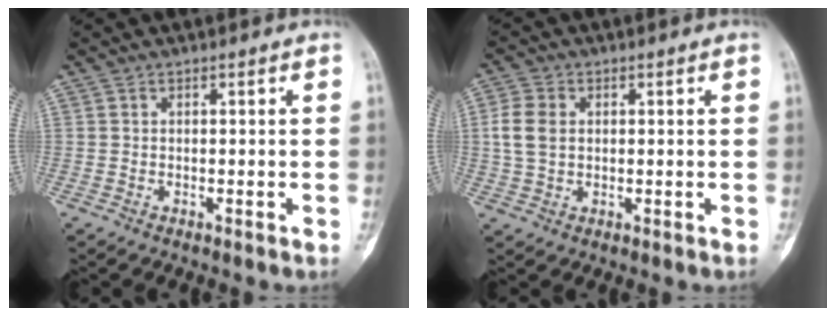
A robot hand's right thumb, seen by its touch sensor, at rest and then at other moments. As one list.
[{"total": 5.5, "force": [0.8, 4.0, 3.7], "torque": [-0.082, 0.005, 0.015]}]